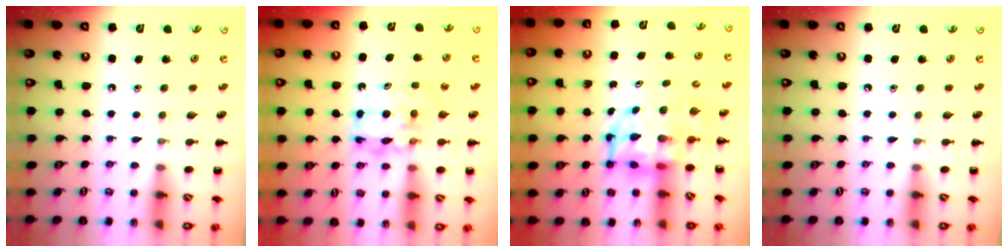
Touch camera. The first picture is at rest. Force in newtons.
{"total": 8.0, "press": 7.8, "slide": 1.5}
{"total": 6.5, "press": 6.2, "slide": 2.1}
{"total": 0.0}